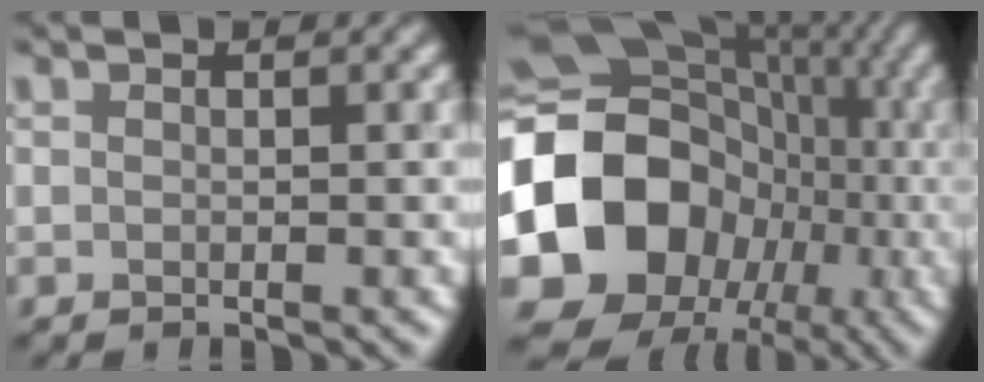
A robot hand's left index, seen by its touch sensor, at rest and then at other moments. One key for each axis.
{"total": 17.9, "fx": -2.7, "fy": 15.0, "fz": 9.2, "tx": -0.204, "ty": -0.011, "tz": -0.056}